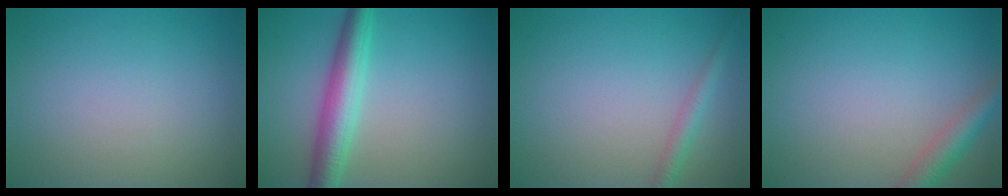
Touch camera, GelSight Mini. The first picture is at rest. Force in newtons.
{"total": 4.7, "press": 4.7, "slide": 0.0}
{"total": 1.7, "press": 1.7, "slide": 0.1}
{"total": 2.9, "press": 2.9, "slide": 0.2}